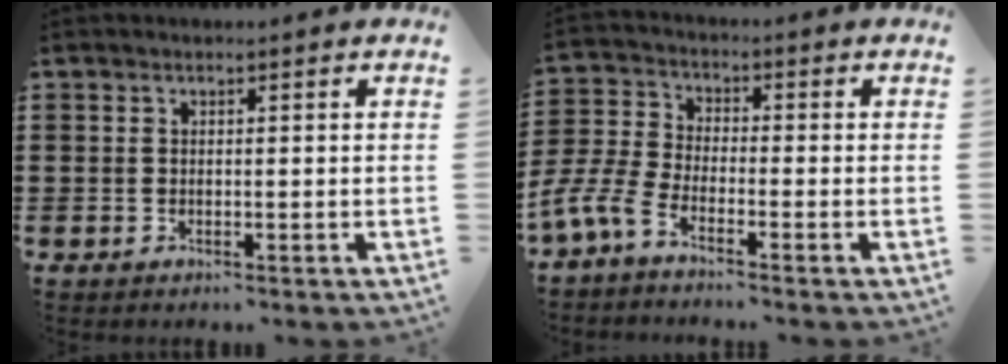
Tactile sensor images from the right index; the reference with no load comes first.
{"total": 5.0, "force": [-4.1, 1.1, 2.6], "torque": [-0.097, -0.020, -0.091]}